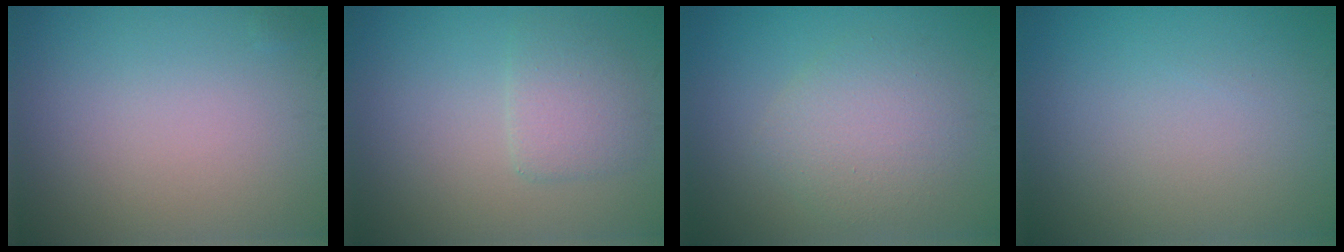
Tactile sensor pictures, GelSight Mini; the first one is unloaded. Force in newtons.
{"total": 2.5, "press": 2.5, "slide": 0.2}
{"total": 3.4, "press": 3.4, "slide": 0.3}
{"total": 0.0}